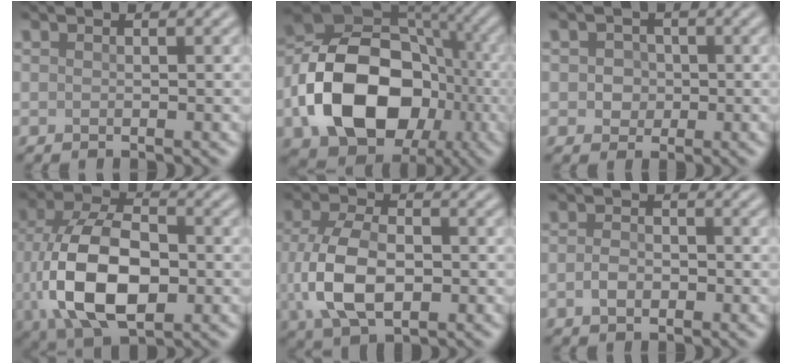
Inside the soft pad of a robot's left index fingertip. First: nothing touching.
{"total": 14.1, "force": [-3.6, 10.3, 8.9], "torque": [-0.156, -0.006, -0.079]}
{"total": 1.8, "force": [0.2, 1.7, 0.5], "torque": [0.003, 0.000, -0.003]}
{"total": 12.3, "force": [-1.8, 7.4, 9.6], "torque": [-0.204, -0.014, -0.033]}
{"total": 7.6, "force": [-1.0, 4.8, 5.9], "torque": [-0.131, -0.007, -0.018]}
{"total": 1.8, "force": [-0.6, 1.2, 1.2], "torque": [-0.023, 0.001, -0.014]}